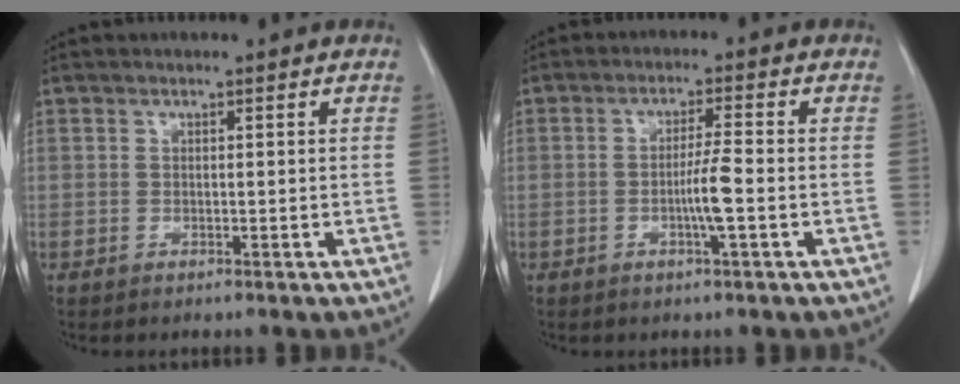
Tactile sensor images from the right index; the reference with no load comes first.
{"total": 4.4, "force": [-1.2, -0.3, 4.3], "torque": [-0.080, -0.004, -0.024]}